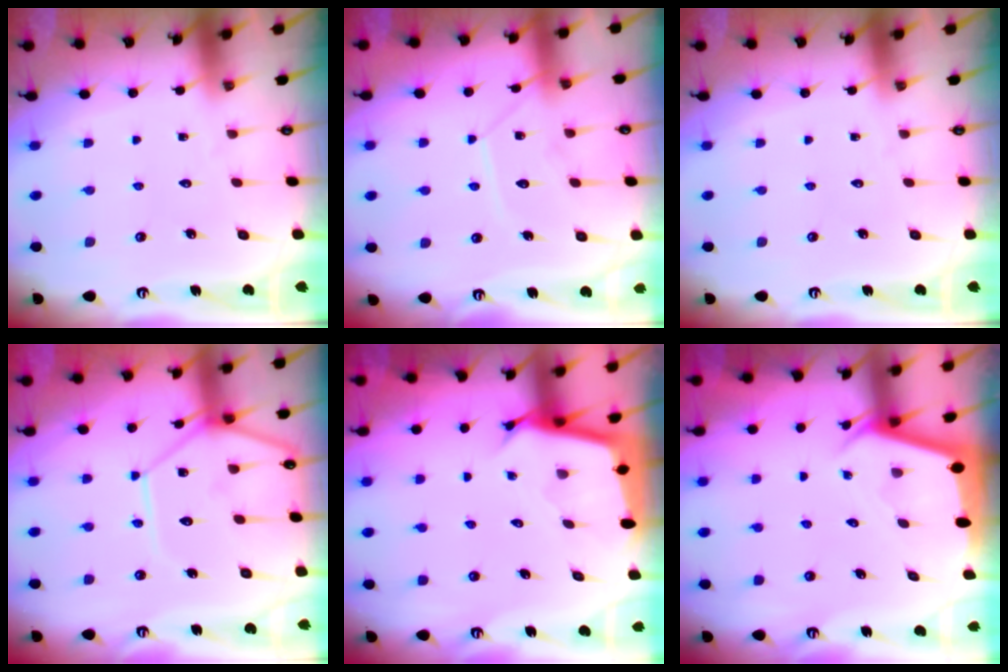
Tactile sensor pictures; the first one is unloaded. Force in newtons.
{"total": 12.0, "press": 12.0, "slide": 1.0}
{"total": 0.0}
{"total": 12.1, "press": 12.0, "slide": 1.3}
{"total": 3.0, "press": 3.0, "slide": 0.0}
{"total": 2.3, "press": 2.2, "slide": 0.3}